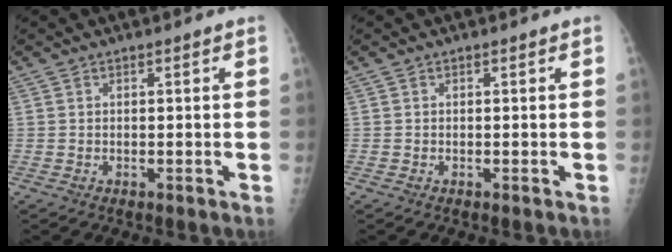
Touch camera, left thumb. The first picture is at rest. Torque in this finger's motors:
{"motor_torque": [0.00, 0.01, -0.03, -0.02, 0.00]}